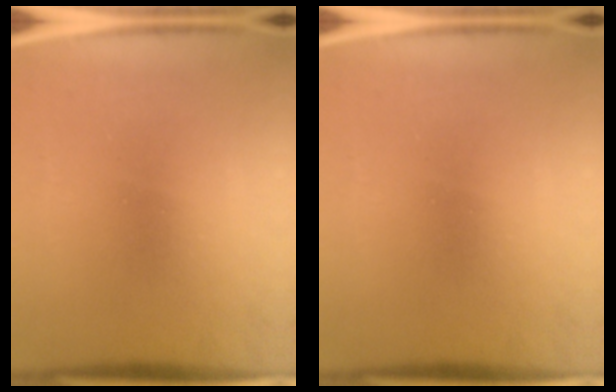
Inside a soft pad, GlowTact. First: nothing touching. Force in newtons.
{"total": 0.0}